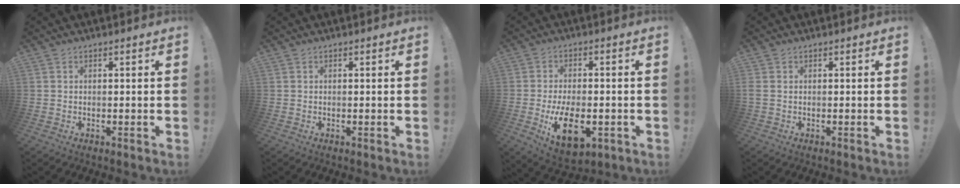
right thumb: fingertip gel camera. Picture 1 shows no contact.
{"total": 0.0}
{"total": 13.7, "force": [-3.9, 7.3, 10.9], "torque": [-0.174, -0.001, -0.062]}
{"total": 0.9, "force": [0.2, 0.2, 0.8], "torque": [-0.024, 0.003, 0.006]}